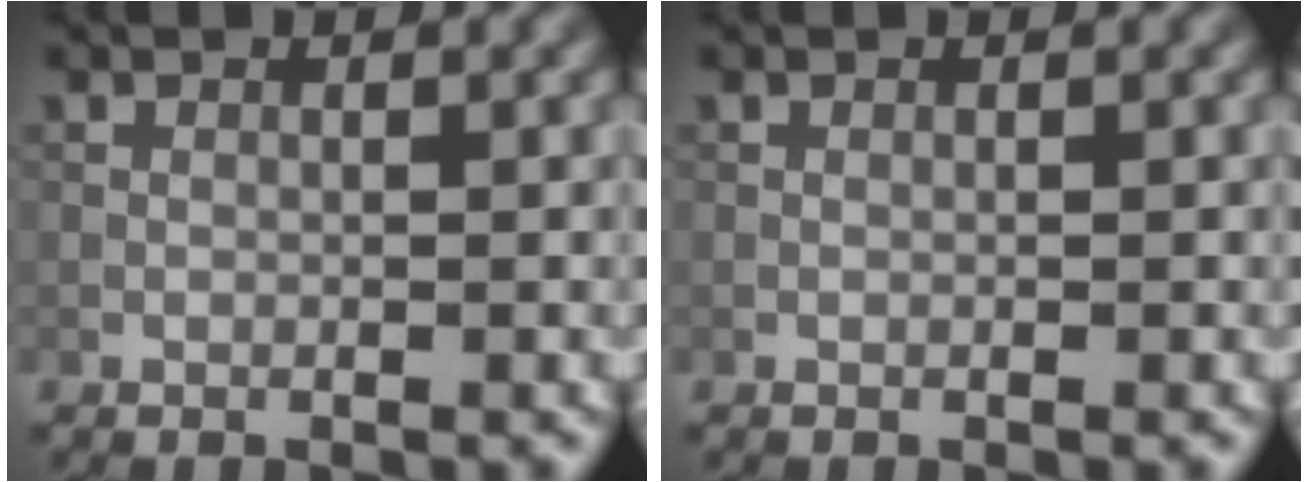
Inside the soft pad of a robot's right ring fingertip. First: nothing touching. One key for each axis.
{"total": 0.0}